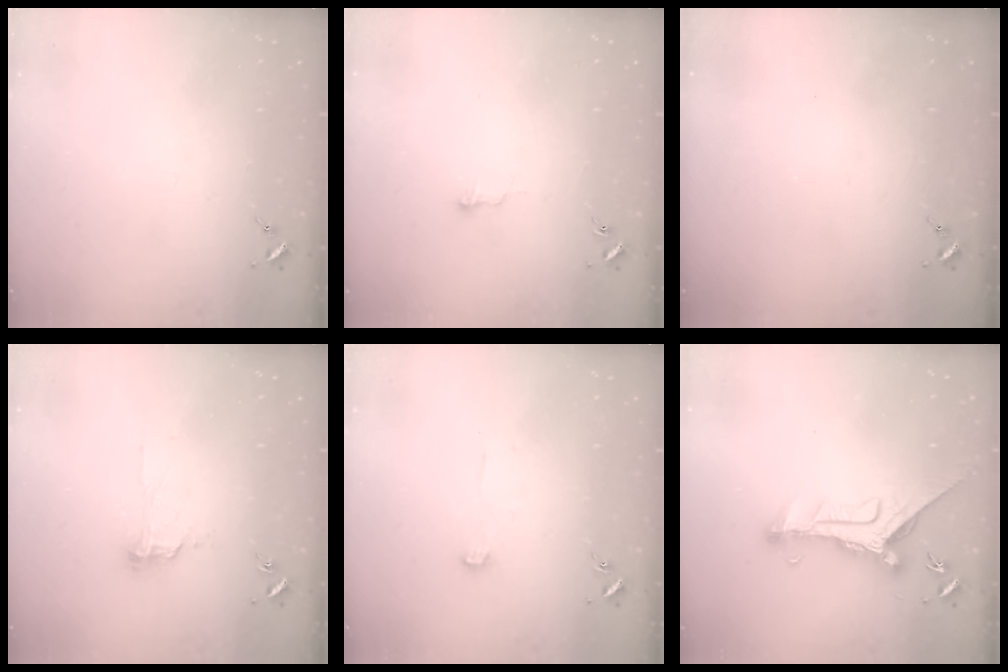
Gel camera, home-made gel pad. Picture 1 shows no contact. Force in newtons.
{"total": 3.5, "press": 3.5, "slide": 0.3}
{"total": 0.0}
{"total": 8.2, "press": 8.2, "slide": 0.7}
{"total": 3.2, "press": 3.2, "slide": 0.1}
{"total": 12.2, "press": 12.1, "slide": 1.2}